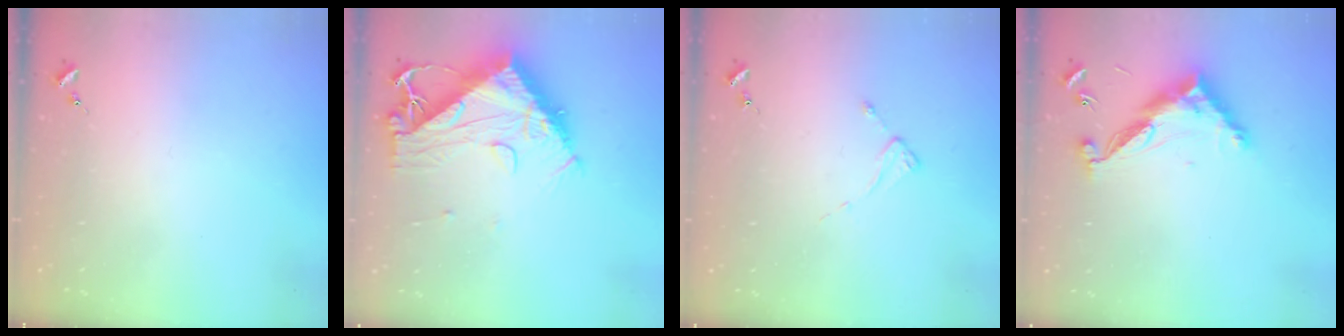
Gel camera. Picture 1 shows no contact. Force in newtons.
{"total": 13.9, "press": 13.8, "slide": 1.3}
{"total": 2.0, "press": 2.0, "slide": 0.3}
{"total": 12.4, "press": 12.4, "slide": 0.2}